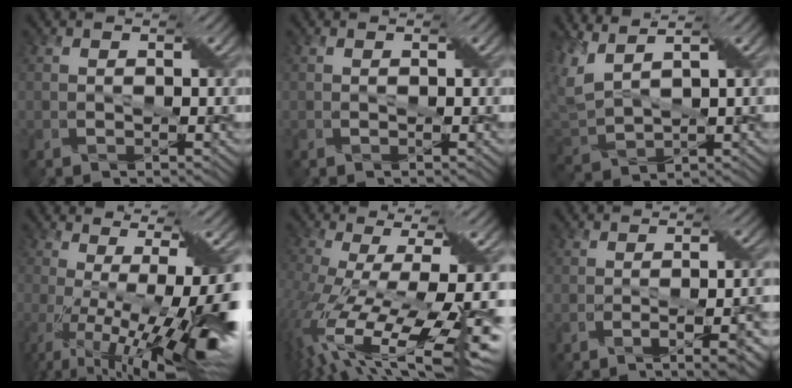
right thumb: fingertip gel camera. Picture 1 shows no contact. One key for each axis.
{"total": 0.0}
{"total": 6.7, "fx": 3.3, "fy": 2.3, "fz": 5.4, "tx": -0.154, "ty": 0.008, "tz": 0.065}
{"total": 15.0, "fx": -2.7, "fy": 3.9, "fz": 14.2, "tx": -0.227, "ty": -0.013, "tz": -0.037}
{"total": 17.2, "fx": -5.5, "fy": 5.1, "fz": 15.5, "tx": -0.326, "ty": -0.028, "tz": -0.075}
{"total": 7.7, "fx": -4.5, "fy": 1.3, "fz": 6.0, "tx": -0.089, "ty": 0.011, "tz": -0.065}